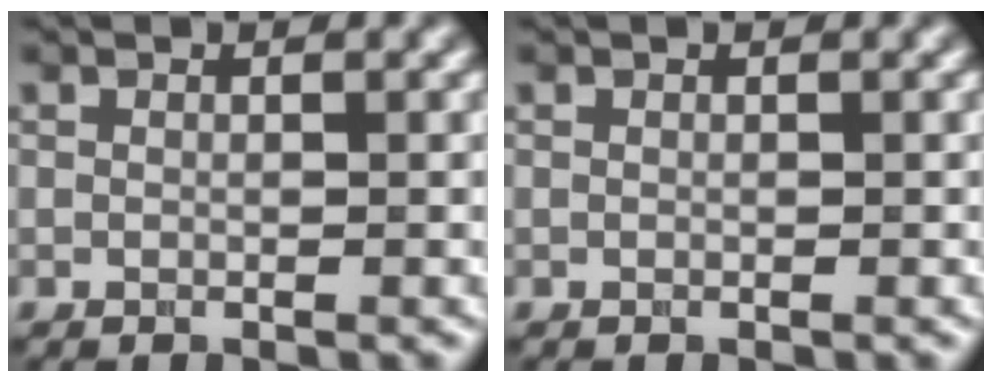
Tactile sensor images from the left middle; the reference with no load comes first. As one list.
[{"total": 0.0}]